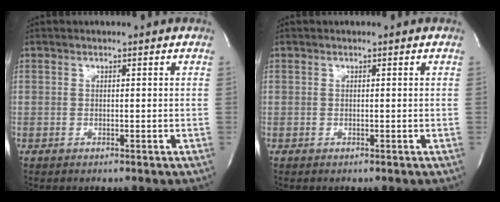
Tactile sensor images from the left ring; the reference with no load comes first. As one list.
[{"total": 0.0}]